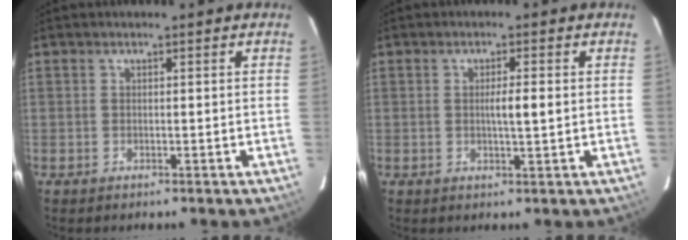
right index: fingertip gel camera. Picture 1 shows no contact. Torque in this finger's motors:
{"motor_torque": [0.49, 0.01, 0.23, 0.07]}